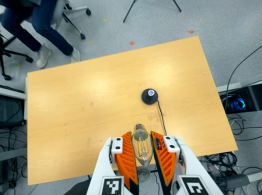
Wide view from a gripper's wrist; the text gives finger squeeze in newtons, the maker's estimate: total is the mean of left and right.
{"total": 14.8, "left": 16.7, "right": 13.0}